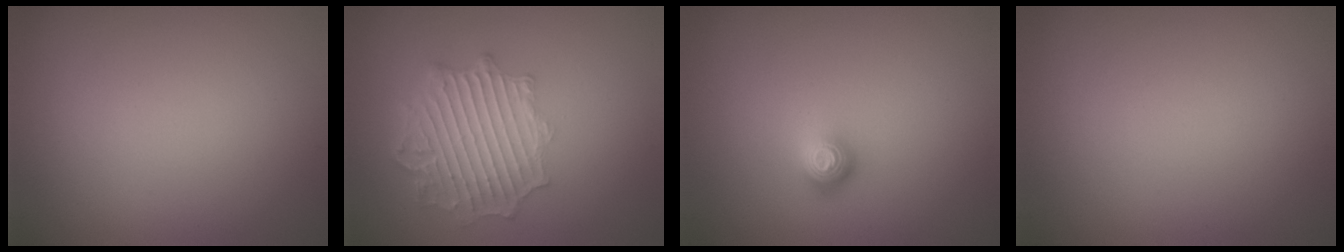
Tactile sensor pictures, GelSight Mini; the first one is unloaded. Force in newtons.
{"total": 6.3, "press": 4.8, "slide": 4.1}
{"total": 1.7, "press": 1.3, "slide": 1.2}
{"total": 0.0}